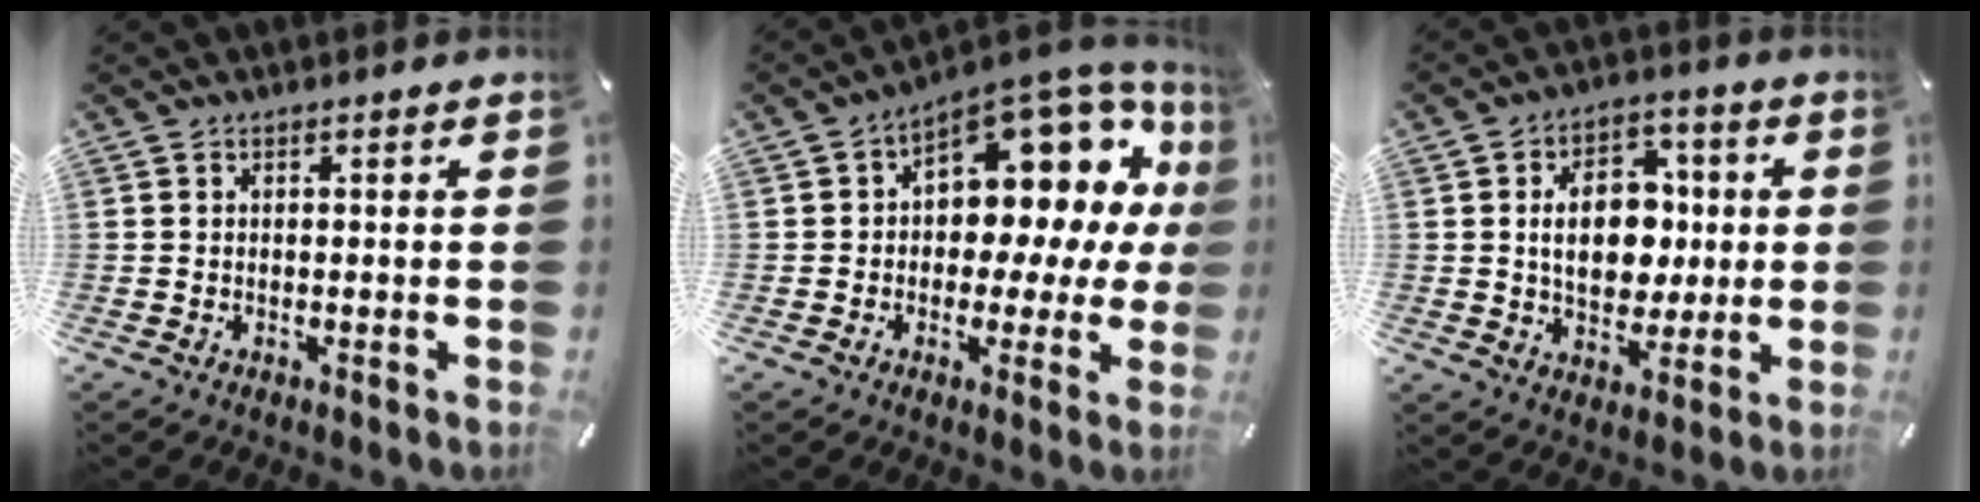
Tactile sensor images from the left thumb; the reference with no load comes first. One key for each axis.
{"total": 13.2, "fx": 6.5, "fy": 8.1, "fz": 8.1, "tx": -0.097, "ty": -0.075, "tz": 0.109}
{"total": 13.0, "fx": 0.8, "fy": 9.7, "fz": 8.6, "tx": -0.144, "ty": 0.013, "tz": 0.016}